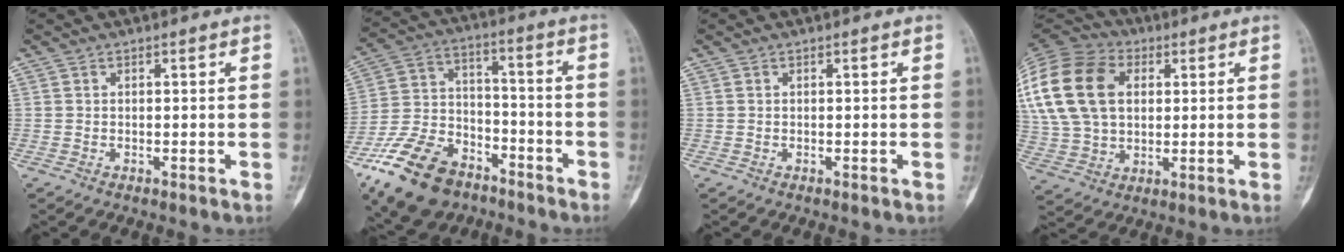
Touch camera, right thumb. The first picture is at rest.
{"total": 18.4, "force": [-11.4, 10.8, 9.5], "torque": [-0.170, 0.067, -0.204]}
{"total": 0.0}
{"total": 25.7, "force": [6.5, 17.9, 17.2], "torque": [-0.379, 0.040, 0.125]}